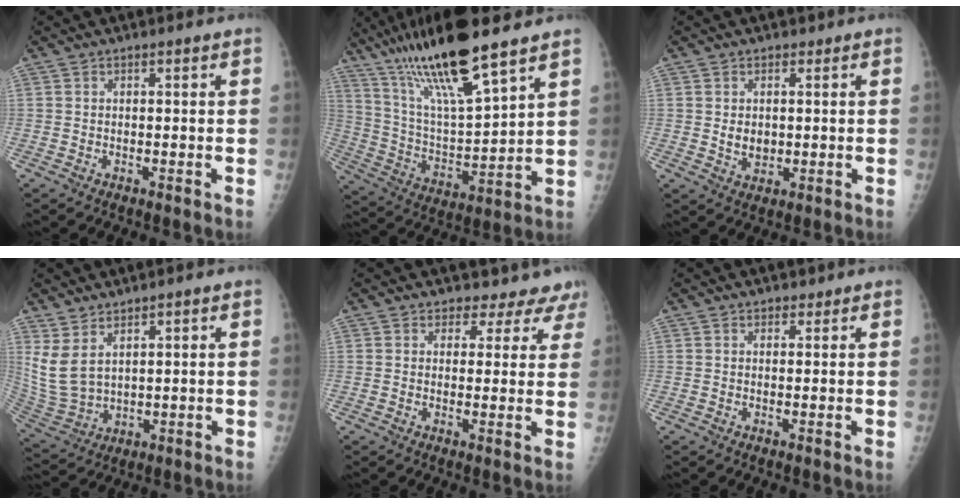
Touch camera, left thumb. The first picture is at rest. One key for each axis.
{"total": 20.5, "fx": 14.2, "fy": 3.1, "fz": 14.4, "tx": -0.256, "ty": -0.054, "tz": 0.266}
{"total": 3.6, "fx": 0.4, "fy": 2.9, "fz": 2.1, "tx": -0.020, "ty": -0.006, "tz": 0.013}
{"total": 8.1, "fx": 3.9, "fy": 4.7, "fz": 5.2, "tx": -0.107, "ty": -0.022, "tz": 0.095}
{"total": 6.2, "fx": 5.5, "fy": 3.0, "fz": 0.0, "tx": 0.040, "ty": -0.027, "tz": 0.042}
{"total": 0.8, "fx": 0.6, "fy": 0.5, "fz": 0.1, "tx": 0.006, "ty": -0.003, "tz": 0.005}